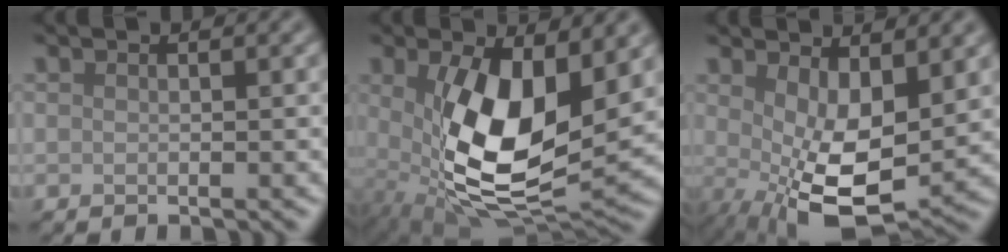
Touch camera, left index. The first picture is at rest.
{"total": 10.5, "force": [1.0, 5.1, 9.1], "torque": [-0.173, -0.027, 0.034]}
{"total": 8.0, "force": [0.4, 3.7, 7.1], "torque": [-0.134, -0.023, 0.017]}